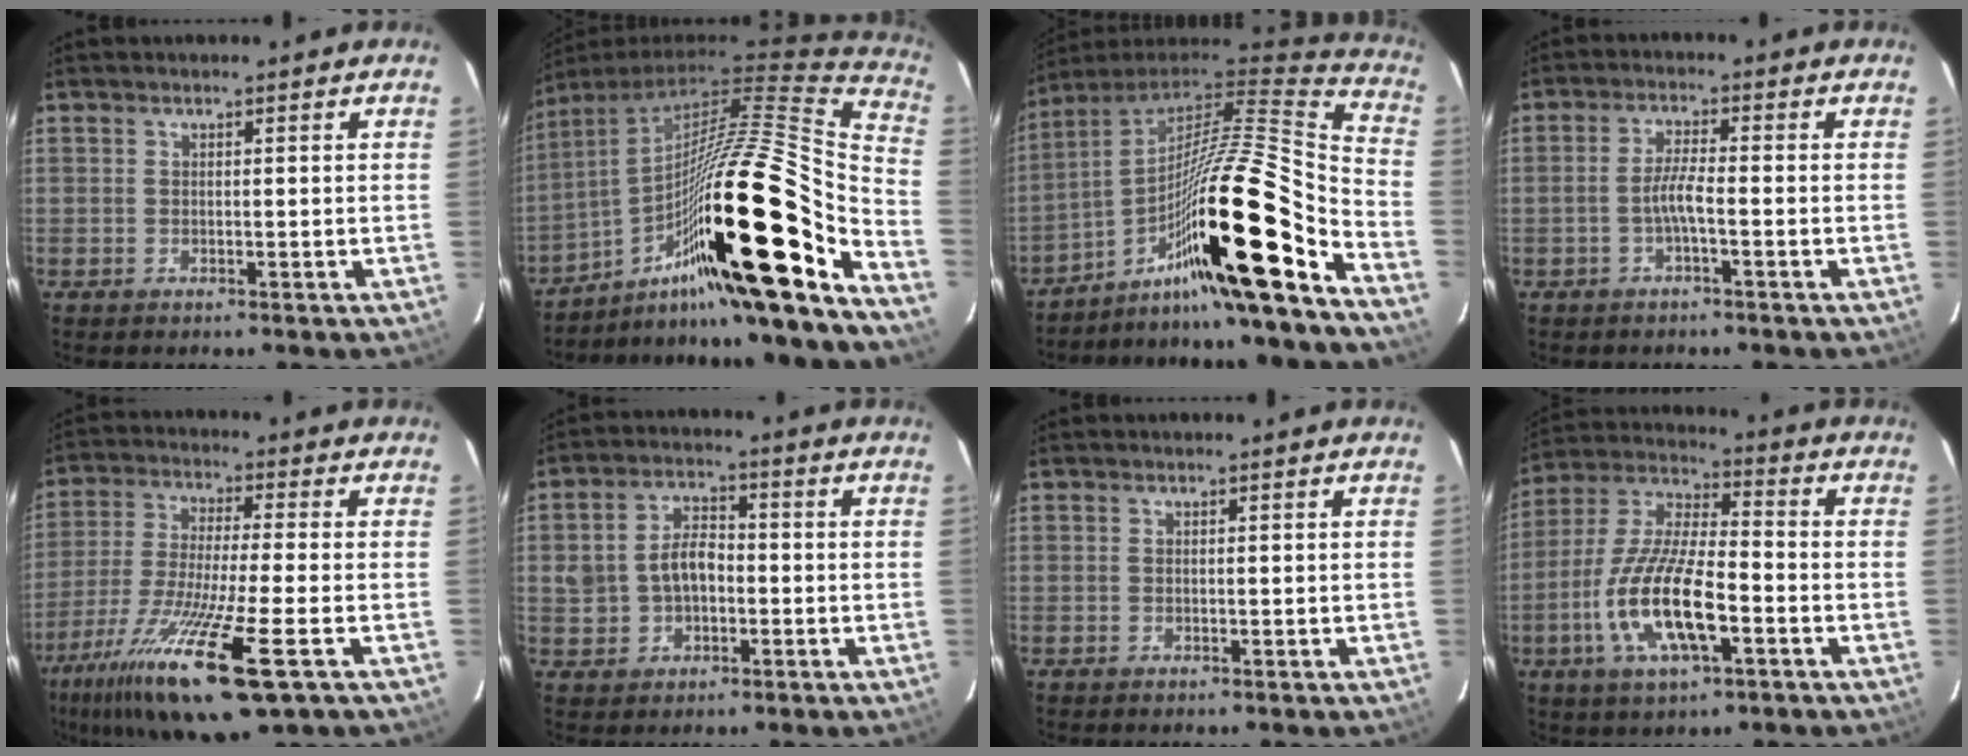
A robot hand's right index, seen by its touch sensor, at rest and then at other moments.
{"total": 30.0, "force": [-12.7, 1.5, 27.1], "torque": [-0.375, -0.063, -0.220]}
{"total": 26.7, "force": [-15.2, 0.8, 22.0], "torque": [-0.318, -0.050, -0.268]}
{"total": 3.4, "force": [-1.5, 0.1, 3.1], "torque": [-0.067, 0.005, -0.029]}
{"total": 19.9, "force": [-10.5, 2.4, 16.7], "torque": [-0.333, -0.062, -0.191]}
{"total": 7.4, "force": [-0.7, 5.2, 5.2], "torque": [-0.105, 0.018, -0.002]}
{"total": 0.0}
{"total": 16.3, "force": [-5.5, 5.2, 14.5], "torque": [-0.304, -0.010, -0.105]}